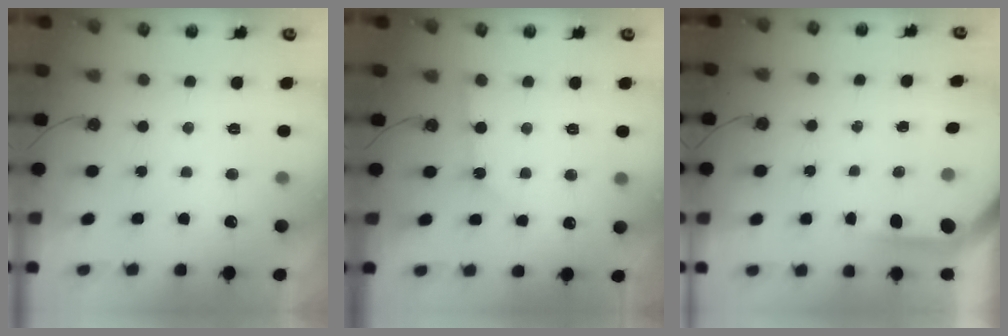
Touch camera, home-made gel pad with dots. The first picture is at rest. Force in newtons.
{"total": 2.2, "press": 2.2, "slide": 0.4}
{"total": 3.9, "press": 3.8, "slide": 0.4}